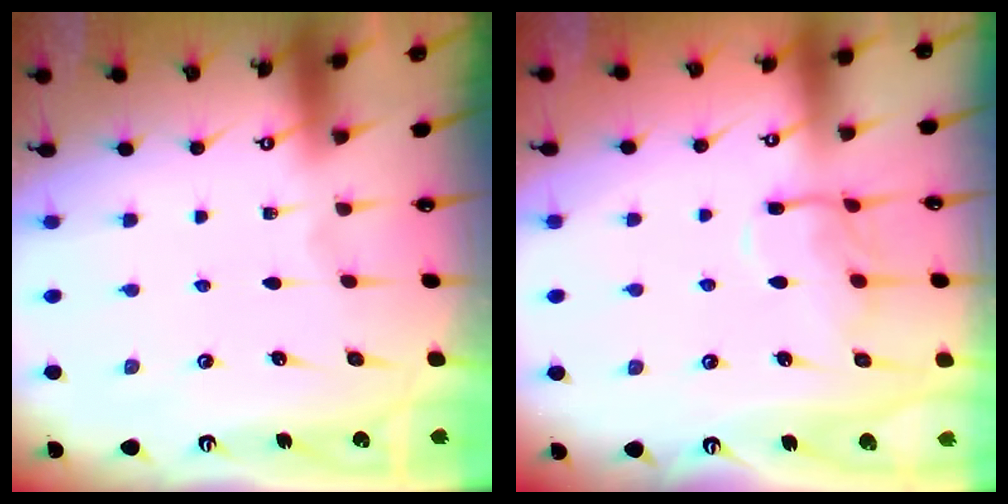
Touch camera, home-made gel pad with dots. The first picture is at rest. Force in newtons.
{"total": 10.0, "press": 10.0, "slide": 0.6}